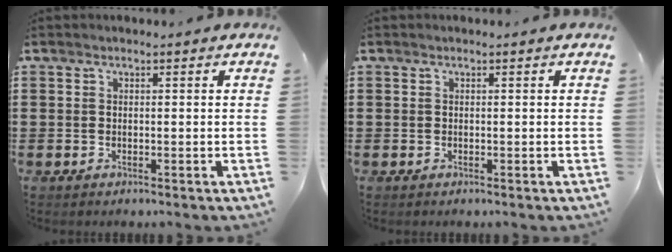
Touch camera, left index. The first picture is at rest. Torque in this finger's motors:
{"motor_torque": [0.00, 0.00, 0.00, -0.01]}